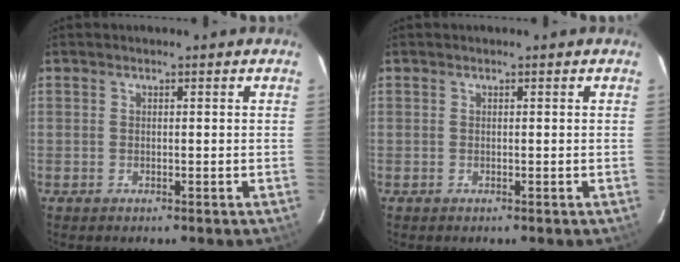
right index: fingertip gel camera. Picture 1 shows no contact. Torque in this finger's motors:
{"motor_torque": [0.00, 0.00, 0.05, 0.01]}